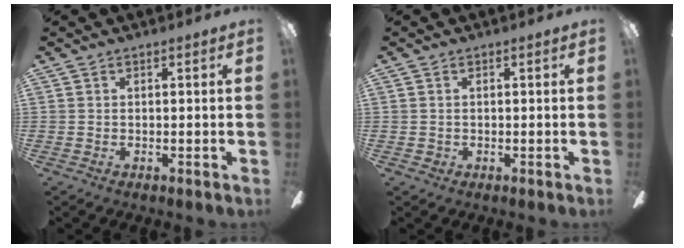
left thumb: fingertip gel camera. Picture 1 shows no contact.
{"total": 0.8, "force": [0.1, 0.8, 0.3], "torque": [-0.006, 0.005, 0.000]}